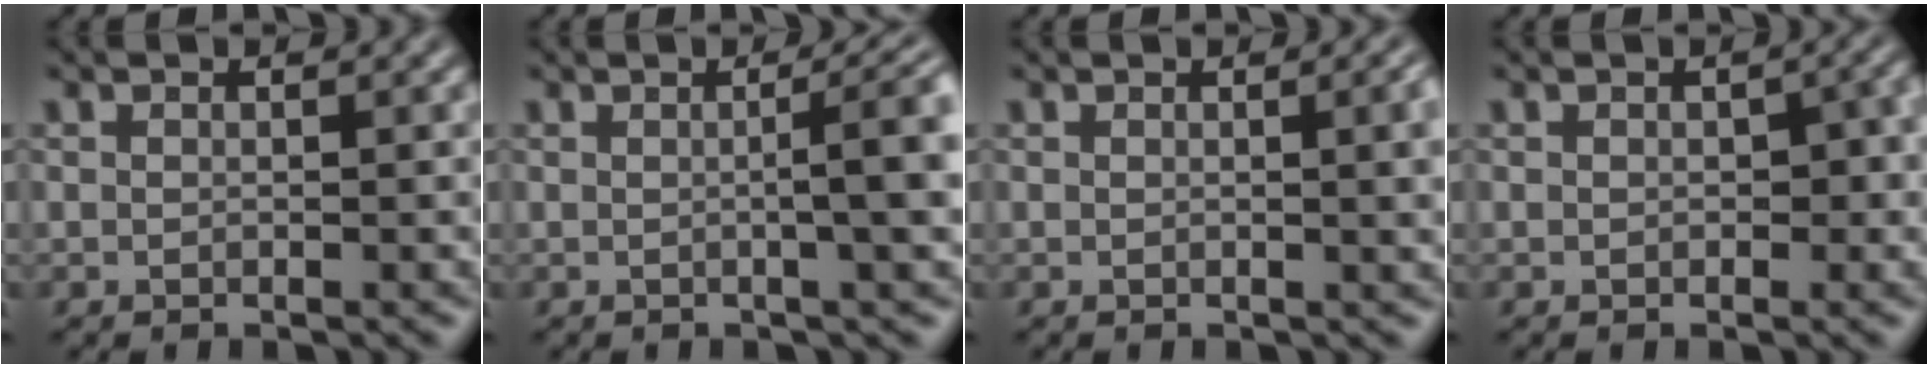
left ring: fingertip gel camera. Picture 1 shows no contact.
{"total": 5.2, "force": [0.3, 1.4, 5.0], "torque": [-0.052, 0.016, 0.004]}
{"total": 3.1, "force": [0.3, 1.0, 2.9], "torque": [-0.027, 0.005, 0.001]}
{"total": 2.2, "force": [0.0, 1.3, 1.8], "torque": [-0.022, -0.001, 0.000]}